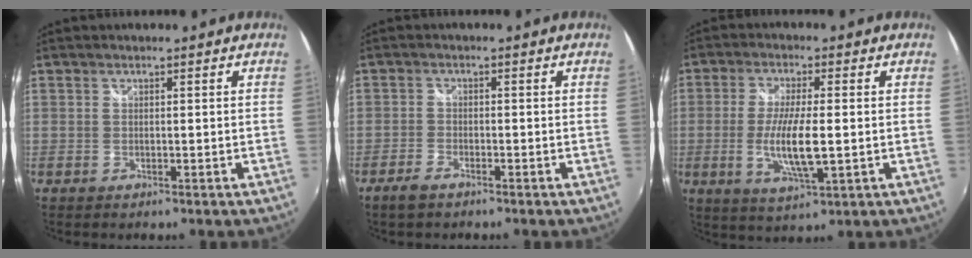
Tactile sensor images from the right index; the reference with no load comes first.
{"total": 3.2, "force": [-2.5, 1.1, 1.7], "torque": [-0.051, -0.004, -0.051]}
{"total": 9.6, "force": [-1.3, 2.0, 9.2], "torque": [-0.180, -0.014, -0.022]}